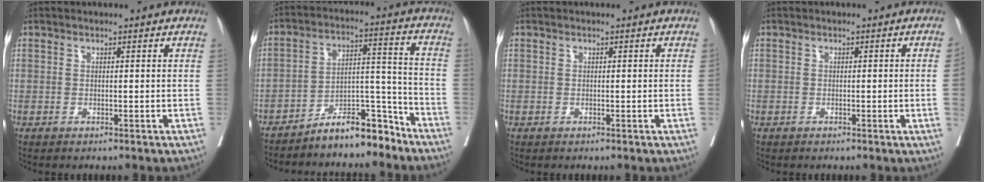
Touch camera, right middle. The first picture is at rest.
{"total": 9.2, "force": [-8.0, 2.2, 3.9], "torque": [-0.057, 0.039, -0.135]}
{"total": 0.0}
{"total": 1.9, "force": [-0.4, -0.5, 1.8], "torque": [-0.025, 0.001, -0.003]}